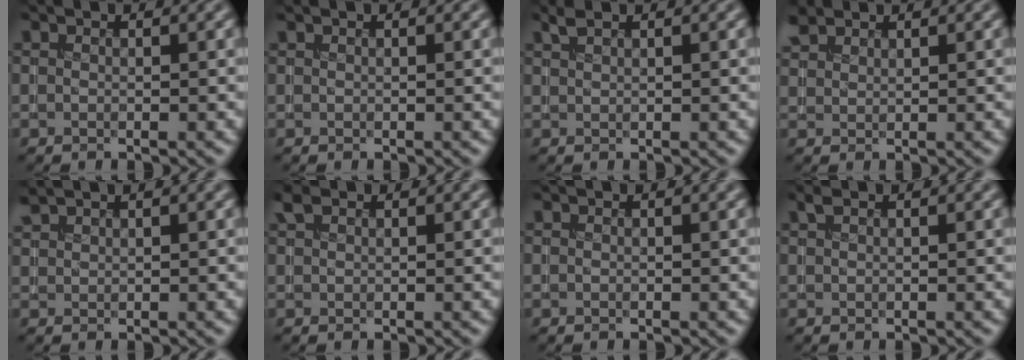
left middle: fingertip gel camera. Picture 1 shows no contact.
{"total": 0.0}
{"total": 1.1, "force": [0.9, 0.2, 0.6], "torque": [-0.015, 0.002, 0.018]}
{"total": 1.9, "force": [1.7, 0.6, 0.4], "torque": [-0.012, 0.009, 0.040]}
{"total": 1.4, "force": [1.3, 0.2, 0.3], "torque": [-0.009, 0.004, 0.031]}
{"total": 1.5, "force": [1.1, 0.7, 0.8], "torque": [-0.018, 0.007, 0.023]}
{"total": 0.0}
{"total": 0.8, "force": [0.6, 0.2, 0.5], "torque": [-0.013, 0.005, 0.013]}